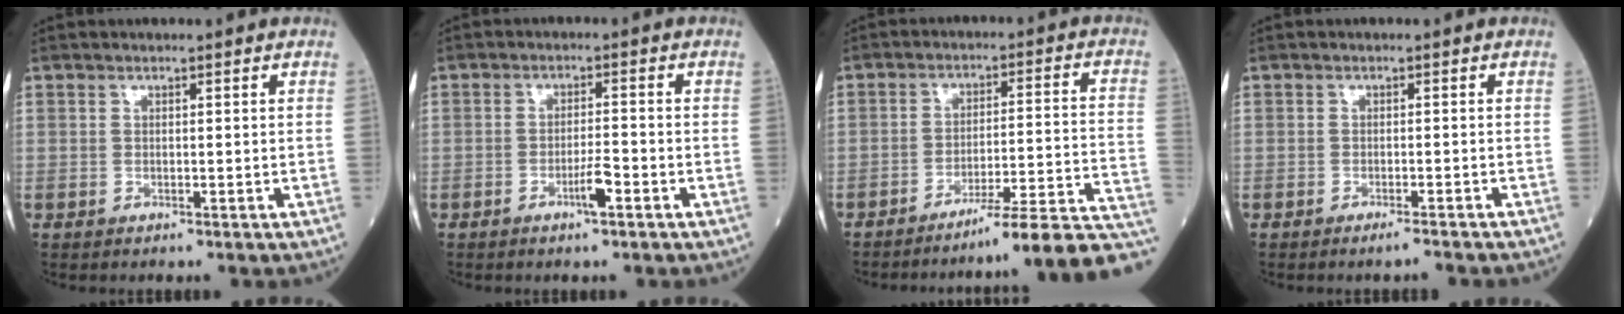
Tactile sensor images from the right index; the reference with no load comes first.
{"total": 3.1, "force": [-1.7, 0.1, 2.6], "torque": [-0.046, -0.001, -0.031]}
{"total": 17.8, "force": [-15.4, -1.7, 8.7], "torque": [-0.053, 0.007, -0.213]}
{"total": 2.1, "force": [-1.8, -0.3, 1.0], "torque": [-0.017, -0.002, -0.025]}